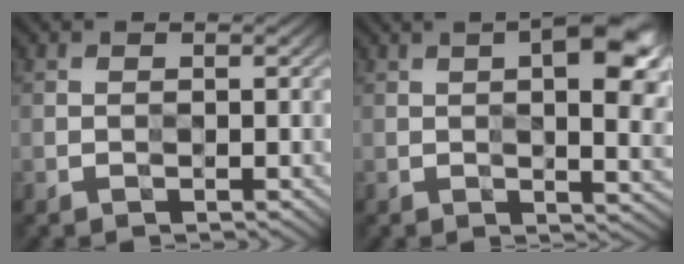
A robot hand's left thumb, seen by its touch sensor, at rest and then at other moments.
{"total": 12.1, "force": [3.5, 4.6, 10.6], "torque": [-0.138, 0.019, 0.036]}